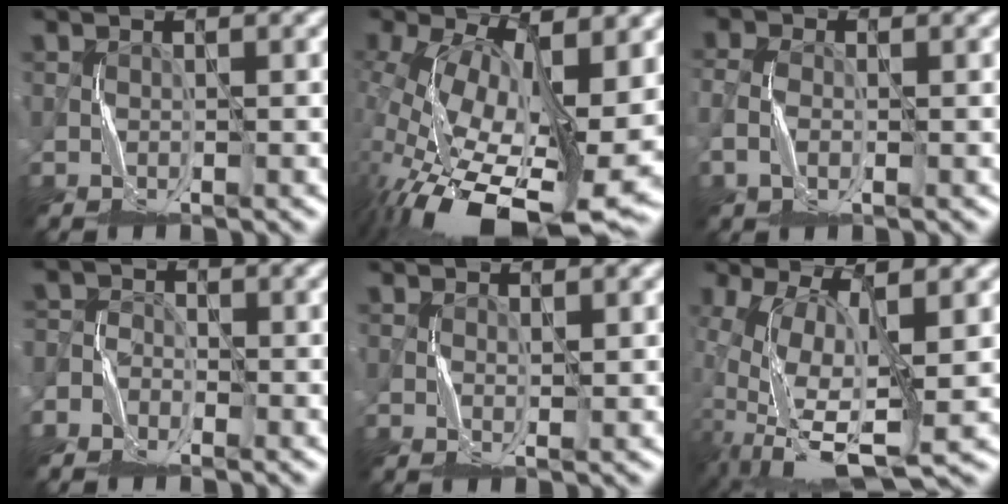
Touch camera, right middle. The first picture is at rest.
{"total": 15.4, "force": [-3.7, 8.1, 12.6], "torque": [-0.242, -0.036, -0.047]}
{"total": 2.1, "force": [-0.7, 1.3, 1.4], "torque": [-0.039, 0.001, -0.017]}
{"total": 3.6, "force": [-2.5, 2.6, 0.5], "torque": [0.003, 0.006, -0.056]}
{"total": 0.5, "force": [0.3, 0.0, 0.4], "torque": [-0.012, -0.001, 0.007]}
{"total": 10.2, "force": [-3.6, 3.6, 8.9], "torque": [-0.182, -0.010, -0.067]}